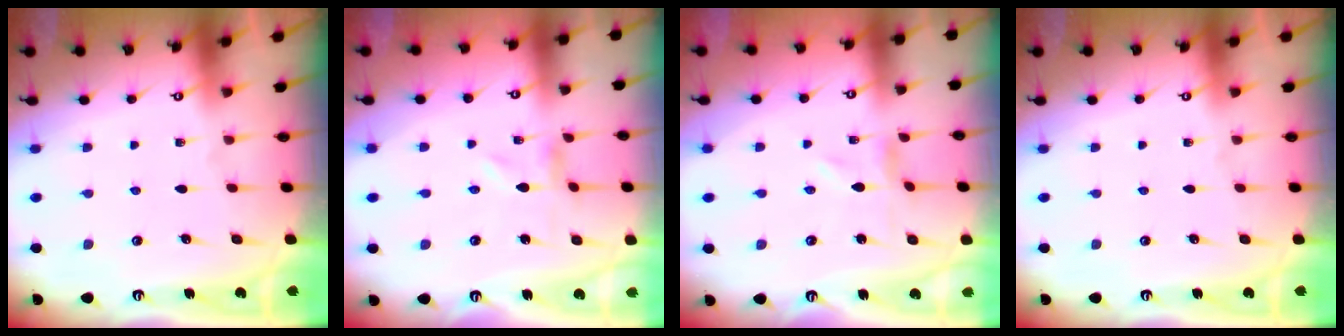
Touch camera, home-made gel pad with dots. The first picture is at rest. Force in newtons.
{"total": 0.0}
{"total": 1.2, "press": 1.2, "slide": 0.2}
{"total": 0.0}